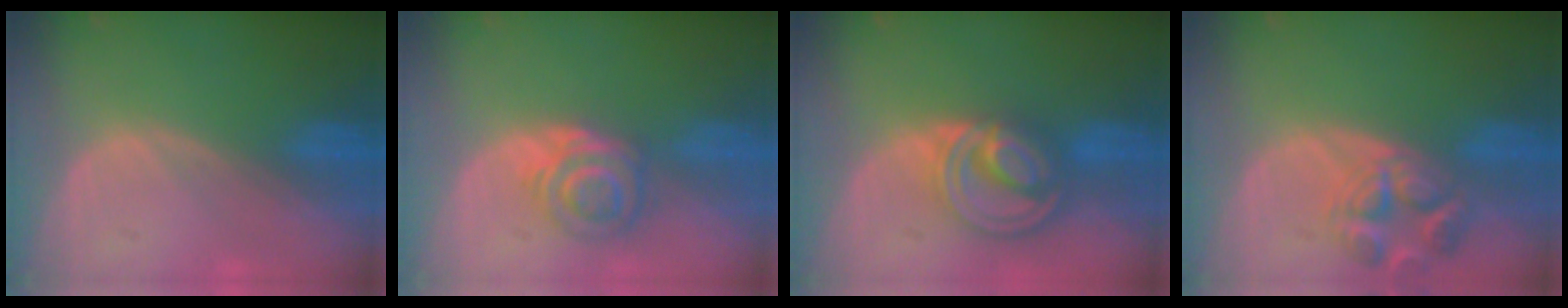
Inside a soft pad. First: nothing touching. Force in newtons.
{"total": 5.5, "press": 5.2, "slide": 1.8}
{"total": 8.8, "press": 7.4, "slide": 4.7}
{"total": 7.1, "press": 6.4, "slide": 3.2}